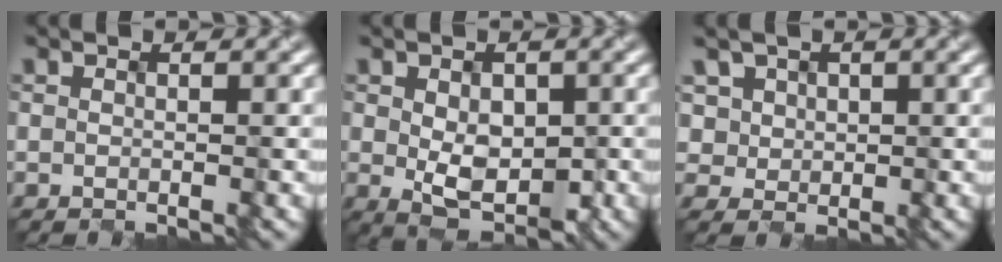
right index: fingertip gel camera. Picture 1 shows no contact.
{"total": 4.3, "force": [-0.6, 2.7, 3.2], "torque": [-0.057, -0.007, 0.000]}
{"total": 3.4, "force": [1.6, 2.8, 0.9], "torque": [-0.052, 0.003, 0.050]}